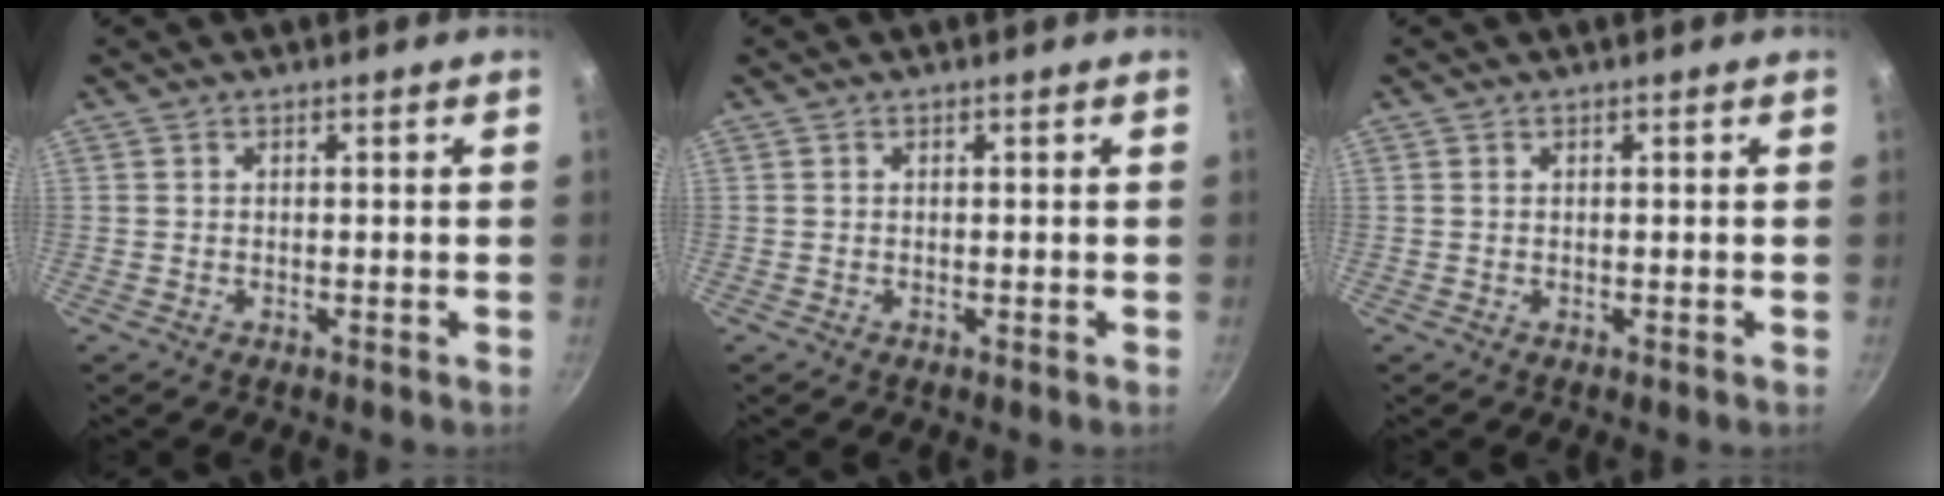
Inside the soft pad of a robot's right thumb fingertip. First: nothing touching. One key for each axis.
{"total": 0.0}
{"total": 0.0}